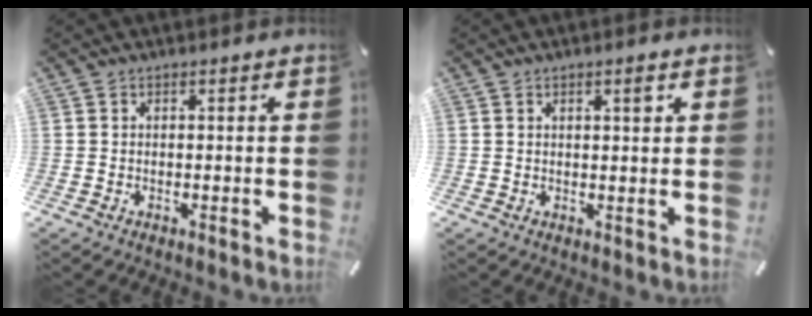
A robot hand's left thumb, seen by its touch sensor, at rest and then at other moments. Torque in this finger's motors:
{"motor_torque": [-0.01, -0.02, -0.04, 0.25, 0.01]}